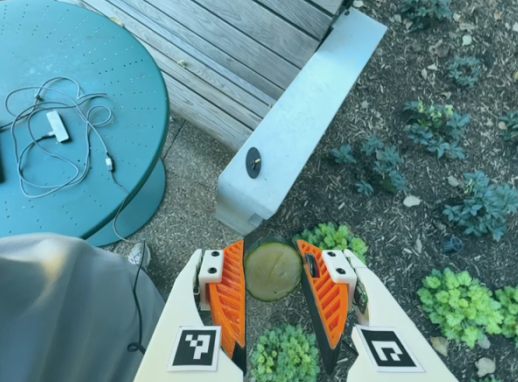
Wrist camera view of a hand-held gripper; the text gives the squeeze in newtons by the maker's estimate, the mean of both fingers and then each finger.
{"total": 10.4, "left": 10.8, "right": 10.0}